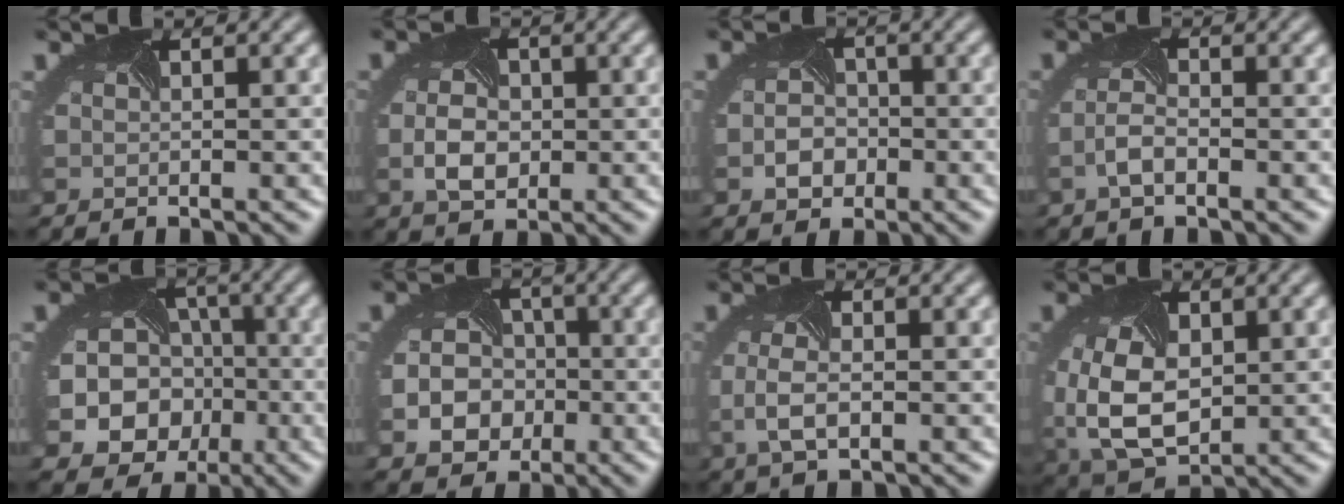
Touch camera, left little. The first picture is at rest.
{"total": 3.3, "force": [-0.9, 2.3, 2.2], "torque": [-0.051, -0.001, -0.010]}
{"total": 2.7, "force": [-1.2, 2.1, 1.2], "torque": [-0.025, -0.002, -0.018]}
{"total": 1.9, "force": [-1.5, 0.4, 1.1], "torque": [-0.038, -0.001, -0.023]}
{"total": 14.2, "force": [-4.0, 12.5, 5.3], "torque": [-0.133, -0.032, -0.065]}
{"total": 5.7, "force": [-1.9, 4.8, 2.5], "torque": [-0.037, -0.020, -0.023]}
{"total": 2.6, "force": [-1.0, 1.1, 2.1], "torque": [-0.064, -0.003, -0.012]}
{"total": 8.0, "force": [-1.2, 5.3, 5.9], "torque": [-0.167, -0.019, -0.003]}